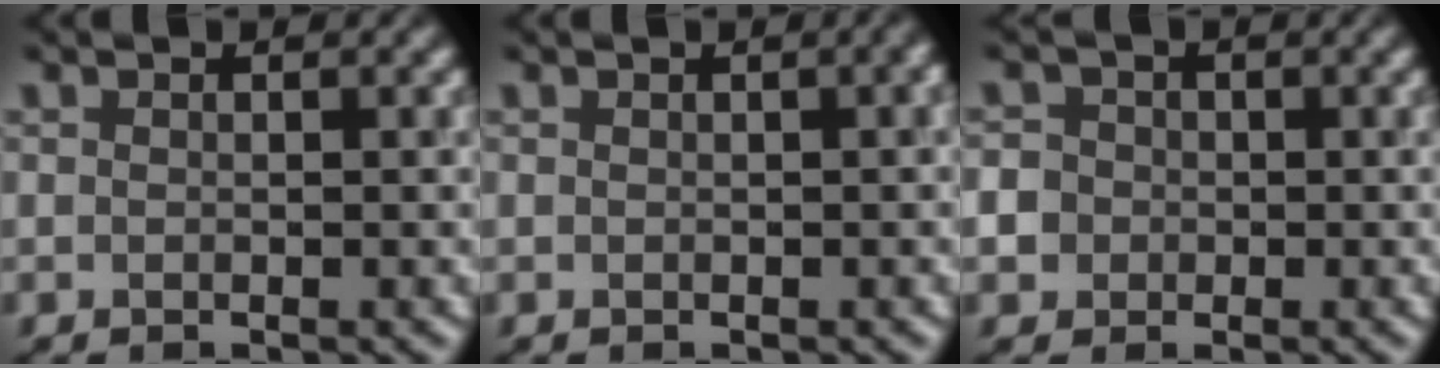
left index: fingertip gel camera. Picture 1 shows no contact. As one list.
[{"total": 2.0, "force": [0.4, 0.7, 1.8], "torque": [-0.012, 0.010, 0.005]}, {"total": 5.8, "force": [-0.8, 5.4, 2.0], "torque": [-0.040, 0.016, -0.048]}]